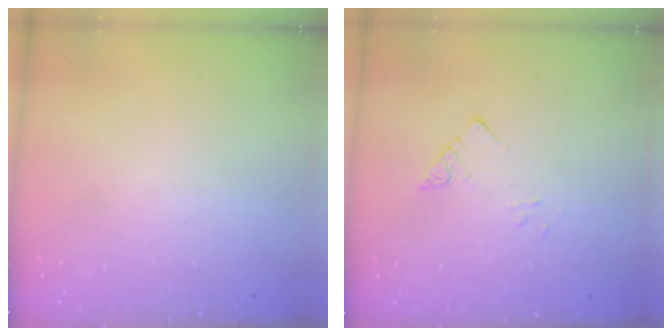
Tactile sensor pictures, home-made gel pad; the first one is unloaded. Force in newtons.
{"total": 2.9, "press": 2.9, "slide": 0.4}